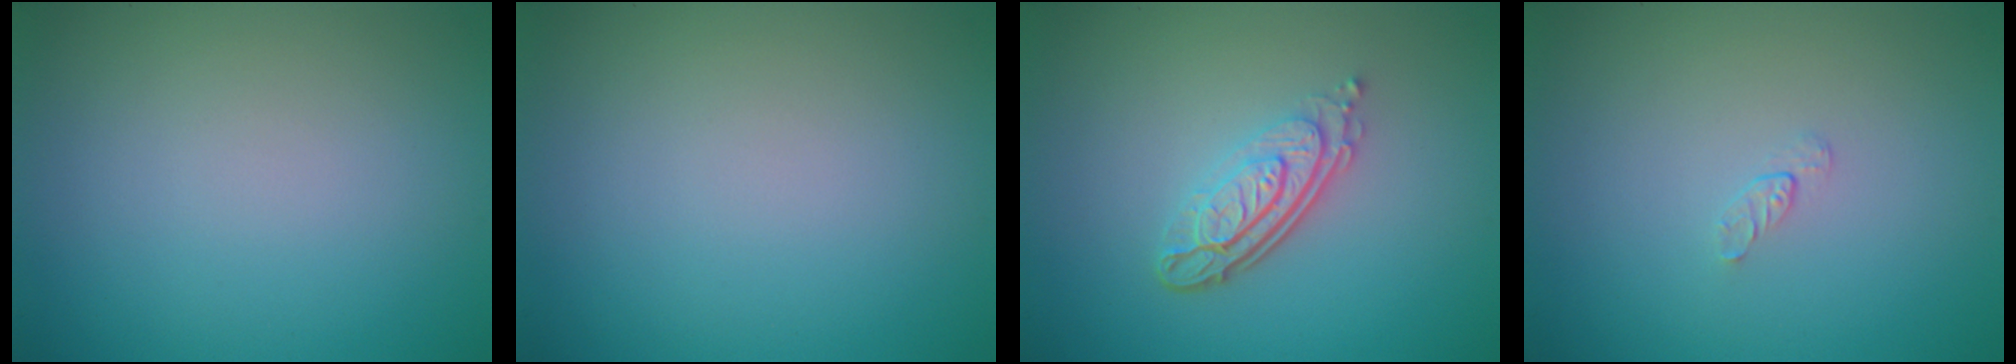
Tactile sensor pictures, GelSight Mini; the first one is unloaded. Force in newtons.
{"total": 0.0}
{"total": 4.4, "press": 3.2, "slide": 3.1}
{"total": 0.5, "press": 0.3, "slide": 0.4}